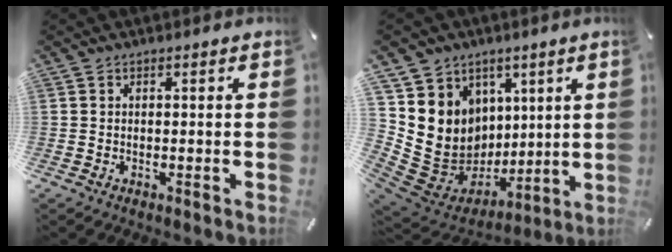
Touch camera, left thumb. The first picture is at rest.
{"total": 11.8, "force": [1.0, 11.7, 1.0], "torque": [0.000, -0.046, 0.052]}